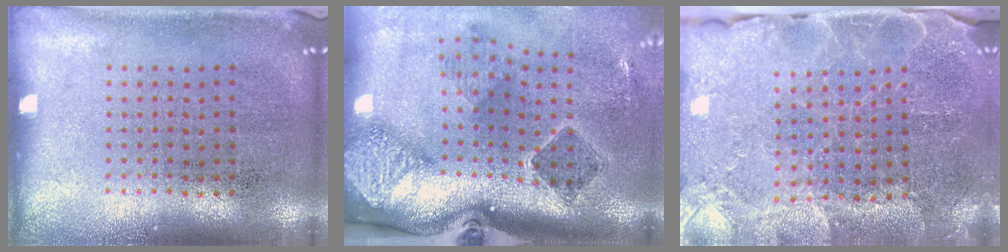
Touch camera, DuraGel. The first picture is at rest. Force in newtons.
{"total": 2.8, "press": 1.8, "slide": 2.1}
{"total": 3.1, "press": 3.1, "slide": 0.3}